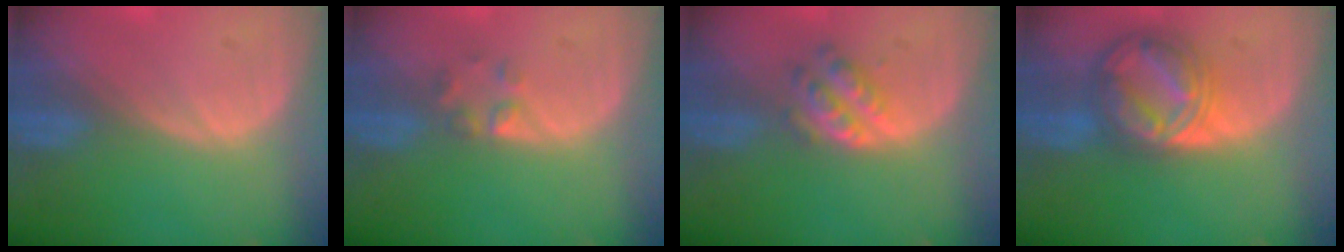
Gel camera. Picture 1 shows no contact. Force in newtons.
{"total": 2.0, "press": 2.0, "slide": 0.2}
{"total": 4.3, "press": 4.3, "slide": 0.6}
{"total": 8.8, "press": 8.7, "slide": 0.8}